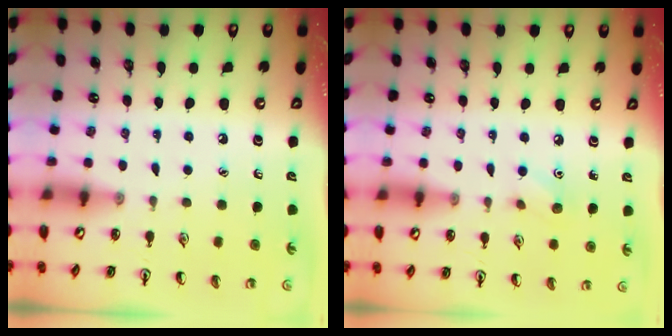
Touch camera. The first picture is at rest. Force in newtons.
{"total": 5.8, "press": 5.6, "slide": 1.7}